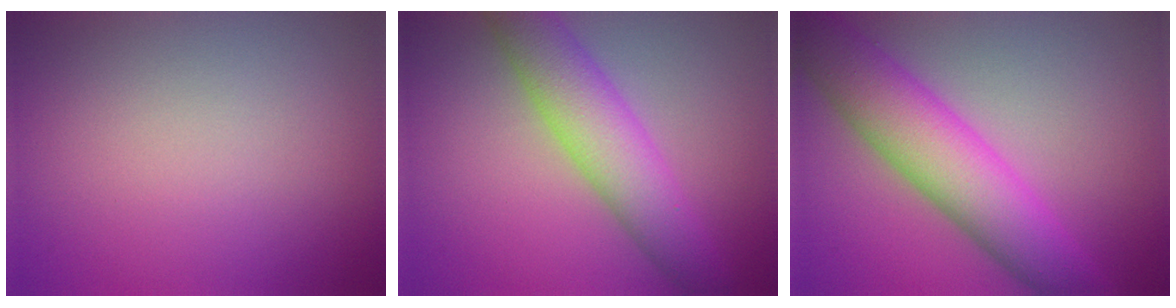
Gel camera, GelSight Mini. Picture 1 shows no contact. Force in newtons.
{"total": 6.1, "press": 6.1, "slide": 0.1}
{"total": 7.9, "press": 7.9, "slide": 0.3}